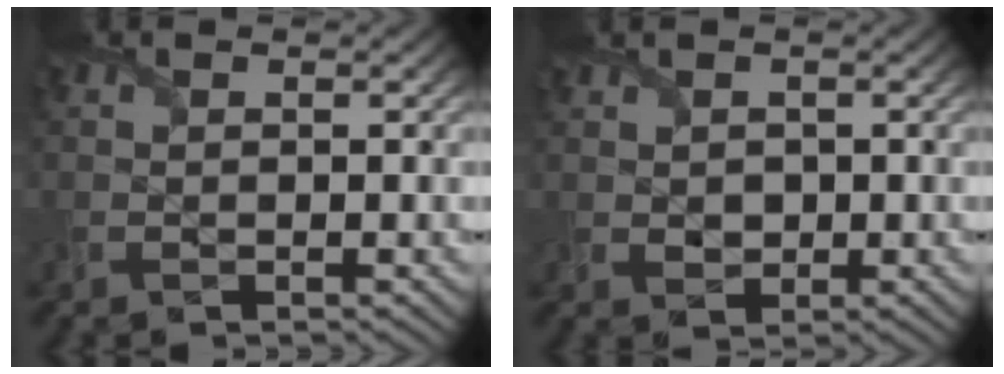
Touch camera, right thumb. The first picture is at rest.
{"total": 1.9, "force": [0.6, 1.6, 0.7], "torque": [-0.022, -0.005, 0.010]}